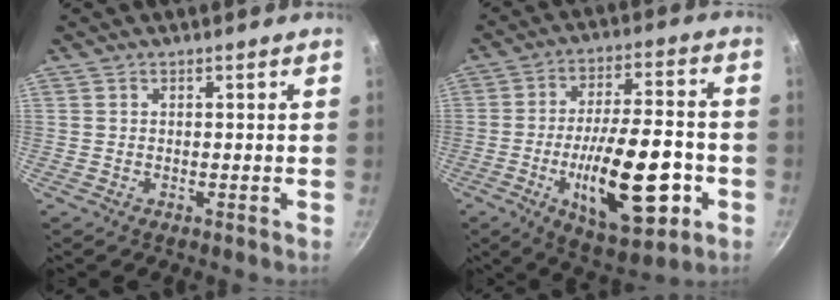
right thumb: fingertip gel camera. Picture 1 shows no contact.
{"total": 20.8, "force": [-5.9, 8.2, 18.2], "torque": [-0.271, 0.022, -0.083]}